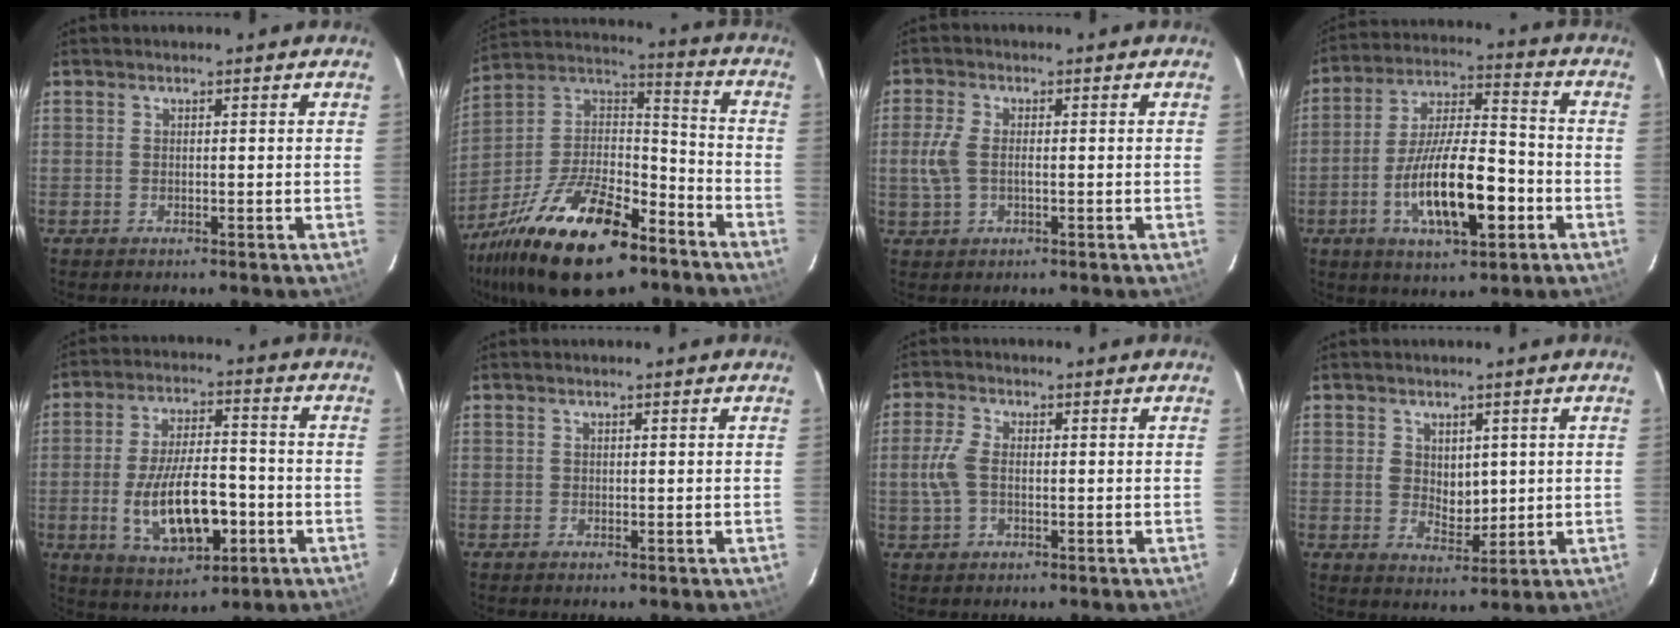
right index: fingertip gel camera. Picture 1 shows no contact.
{"total": 27.1, "force": [-16.8, 11.1, 18.1], "torque": [-0.355, -0.007, -0.278]}
{"total": 4.9, "force": [-0.3, 2.6, 4.1], "torque": [-0.098, 0.002, -0.003]}
{"total": 16.4, "force": [-5.6, 5.4, 14.4], "torque": [-0.268, -0.004, -0.091]}
{"total": 14.5, "force": [-4.1, 6.2, 12.5], "torque": [-0.238, -0.007, -0.053]}
{"total": 0.0}
{"total": 5.0, "force": [-0.4, 2.9, 4.1], "torque": [-0.098, 0.005, -0.005]}
{"total": 5.0, "force": [1.1, 3.9, 2.9], "torque": [-0.045, -0.001, 0.025]}